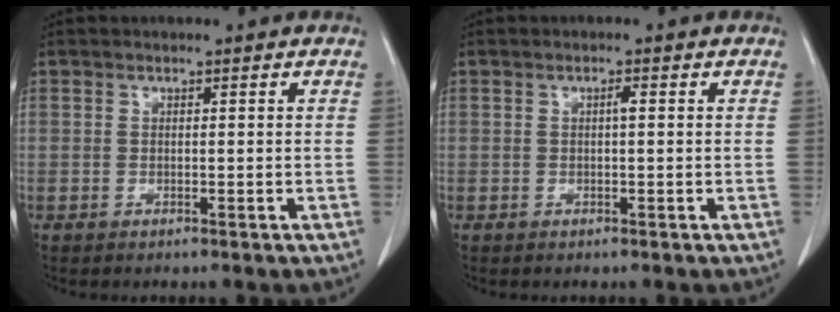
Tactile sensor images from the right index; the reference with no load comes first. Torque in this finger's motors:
{"motor_torque": [0.24, -0.17, 0.08, 0.02]}